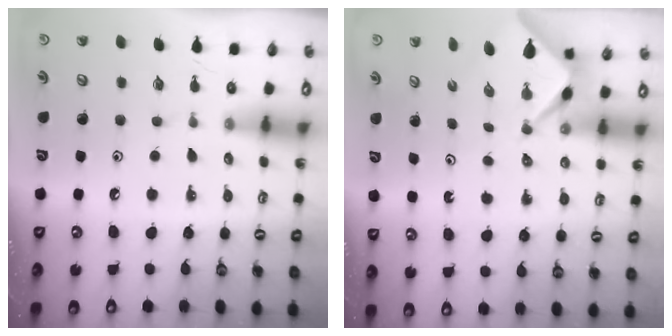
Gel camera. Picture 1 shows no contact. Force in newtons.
{"total": 2.6, "press": 2.6, "slide": 0.3}